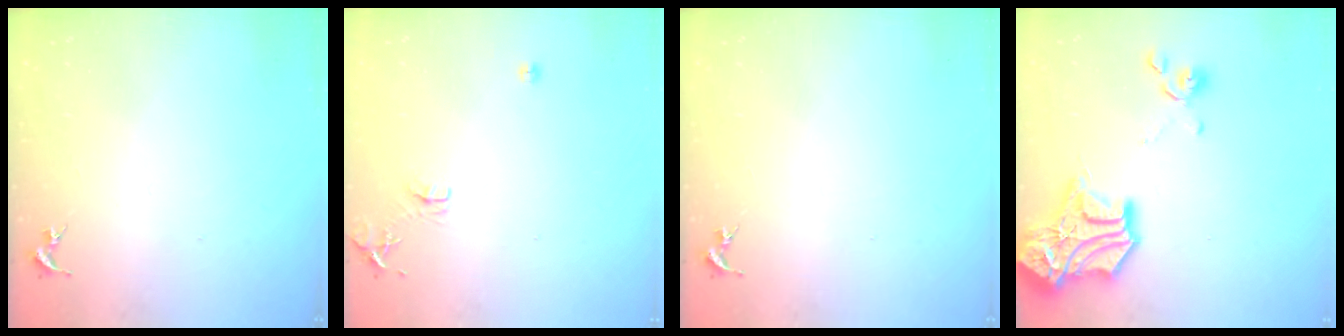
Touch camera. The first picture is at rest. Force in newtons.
{"total": 8.6, "press": 8.6, "slide": 0.8}
{"total": 0.0}
{"total": 19.5, "press": 19.4, "slide": 2.1}